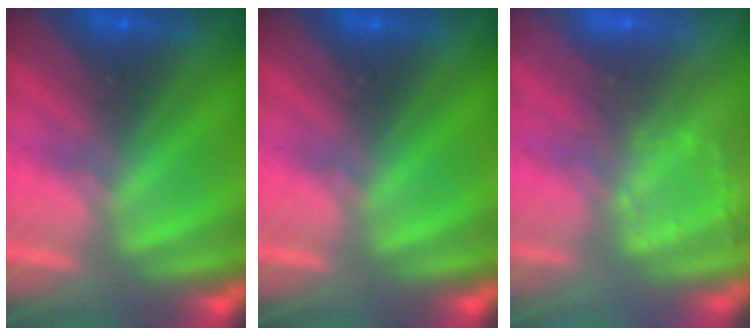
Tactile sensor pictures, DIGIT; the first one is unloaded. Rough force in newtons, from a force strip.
{"total": 0.0}
{"total": 2.9}